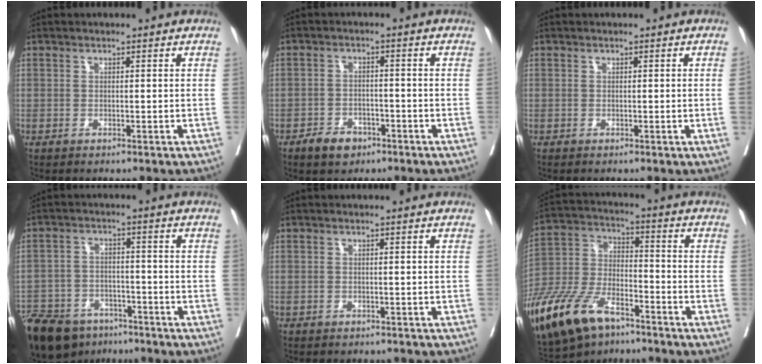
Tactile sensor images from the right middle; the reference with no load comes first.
{"total": 4.2, "force": [-2.8, 2.5, 1.8], "torque": [-0.031, 0.004, -0.042]}
{"total": 1.3, "force": [-0.1, -0.5, 1.2], "torque": [-0.017, -0.002, 0.000]}
{"total": 17.4, "force": [-12.6, 9.0, 8.0], "torque": [-0.200, -0.023, -0.198]}
{"total": 3.3, "force": [-3.0, 1.4, 0.4], "torque": [-0.001, 0.001, -0.040]}
{"total": 20.5, "force": [-13.5, 8.7, 12.7], "torque": [-0.329, -0.033, -0.257]}